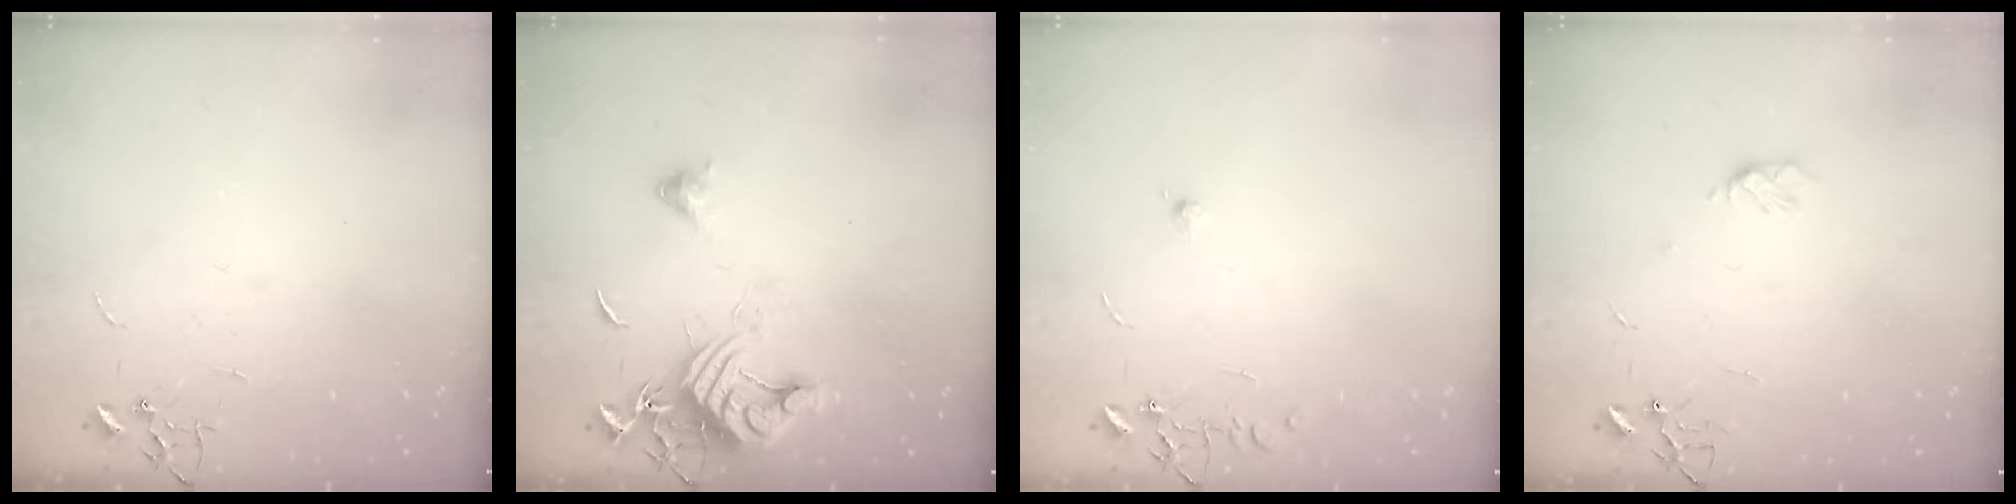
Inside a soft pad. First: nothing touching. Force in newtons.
{"total": 12.9, "press": 12.8, "slide": 1.6}
{"total": 5.6, "press": 5.5, "slide": 0.5}
{"total": 4.5, "press": 4.5, "slide": 0.6}